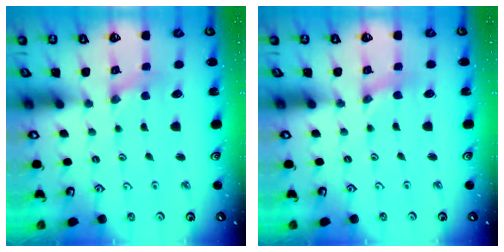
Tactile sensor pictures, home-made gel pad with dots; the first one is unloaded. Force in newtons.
{"total": 0.0}